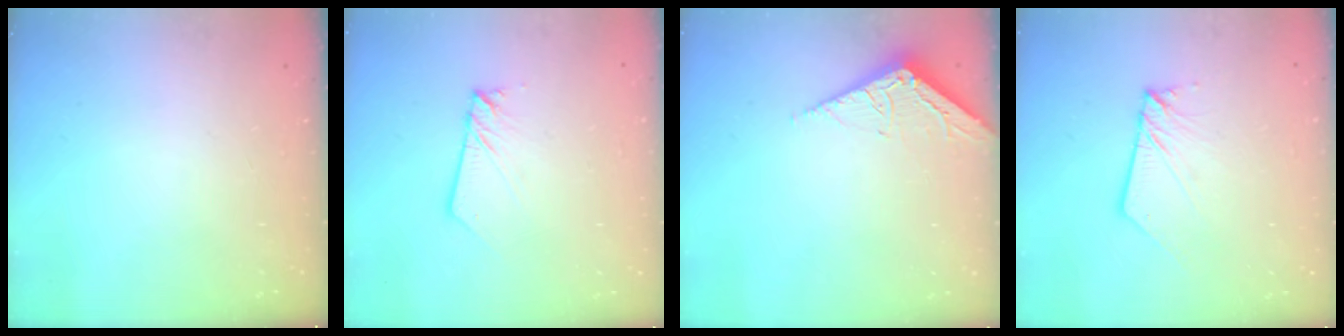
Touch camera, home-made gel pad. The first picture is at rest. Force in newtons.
{"total": 2.7, "press": 2.7, "slide": 0.2}
{"total": 3.8, "press": 3.8, "slide": 0.3}
{"total": 5.5, "press": 5.4, "slide": 0.8}